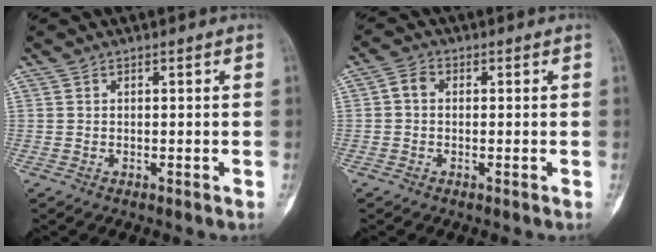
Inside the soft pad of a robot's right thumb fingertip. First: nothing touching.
{"total": 2.7, "force": [0.0, 2.0, 1.7], "torque": [-0.027, 0.007, -0.008]}